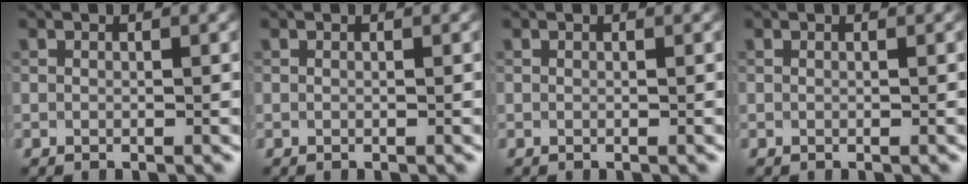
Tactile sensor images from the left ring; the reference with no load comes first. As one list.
[{"total": 0.0}, {"total": 0.0}, {"total": 0.0}]